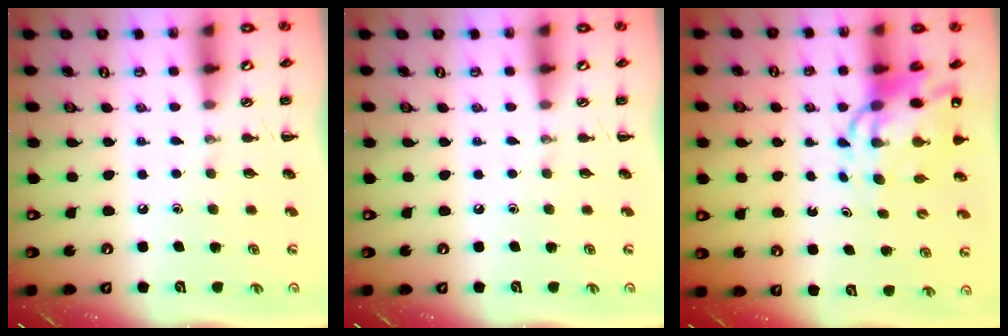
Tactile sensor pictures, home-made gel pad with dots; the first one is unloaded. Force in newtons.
{"total": 0.0}
{"total": 10.7, "press": 10.3, "slide": 2.8}